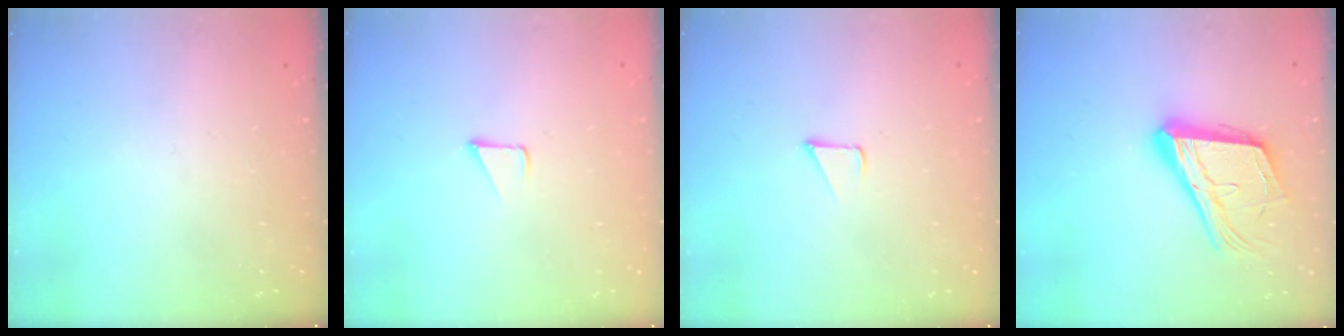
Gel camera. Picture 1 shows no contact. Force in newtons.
{"total": 1.7, "press": 1.7, "slide": 0.1}
{"total": 1.7, "press": 1.7, "slide": 0.1}
{"total": 18.8, "press": 18.5, "slide": 3.2}